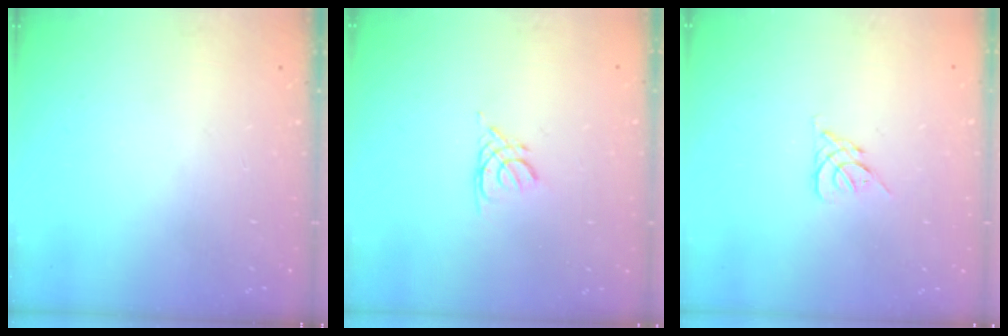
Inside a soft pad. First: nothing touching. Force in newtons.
{"total": 2.1, "press": 2.0, "slide": 0.4}
{"total": 2.6, "press": 2.5, "slide": 0.7}